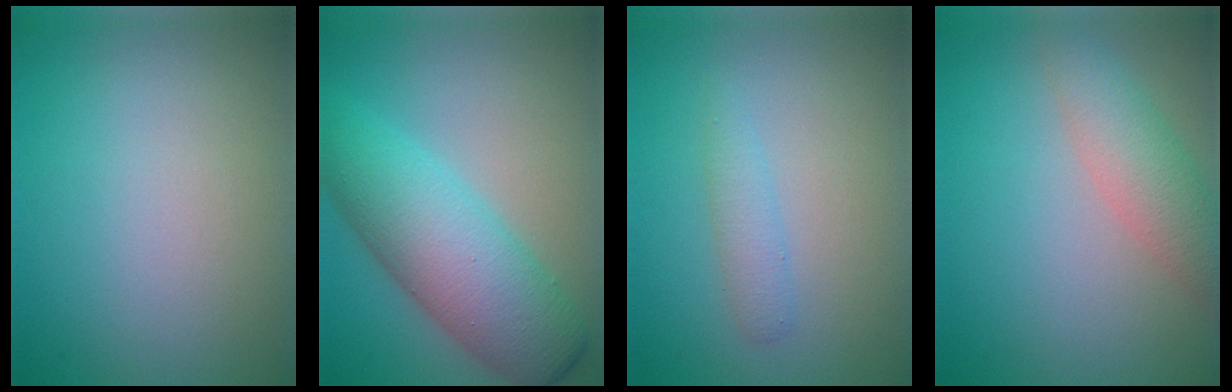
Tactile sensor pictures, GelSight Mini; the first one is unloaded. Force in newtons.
{"total": 8.4, "press": 8.4, "slide": 0.1}
{"total": 1.4, "press": 1.4, "slide": 0.1}
{"total": 3.8, "press": 3.8, "slide": 0.1}